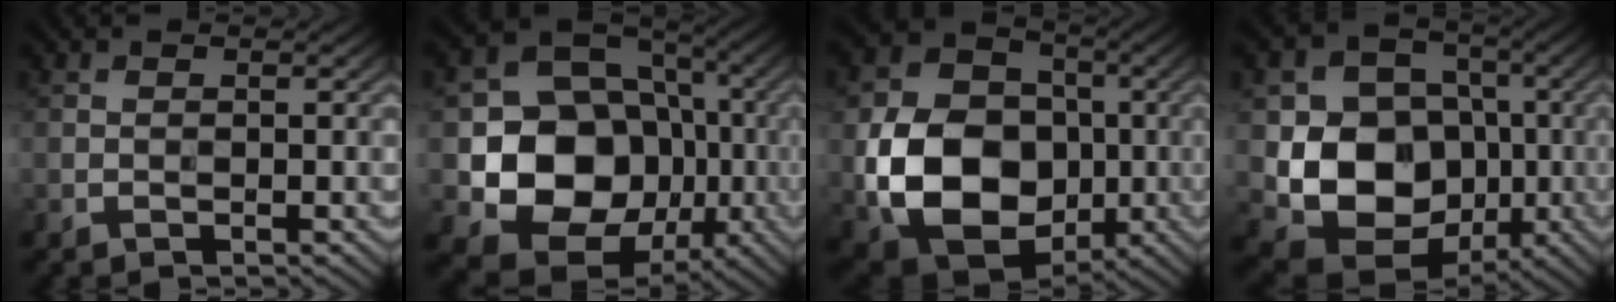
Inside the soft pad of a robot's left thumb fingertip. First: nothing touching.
{"total": 14.1, "force": [-2.2, 11.7, 7.5], "torque": [-0.137, -0.034, -0.041]}
{"total": 14.7, "force": [-2.3, 11.4, 9.0], "torque": [-0.193, -0.020, -0.044]}
{"total": 12.5, "force": [-1.8, 10.2, 6.9], "torque": [-0.140, -0.018, -0.042]}